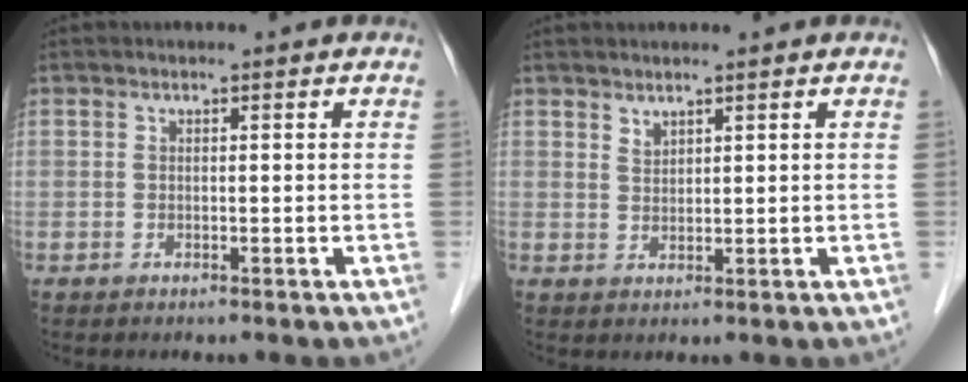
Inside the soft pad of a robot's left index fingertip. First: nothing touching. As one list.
[{"total": 1.2, "force": [1.1, 0.4, 0.4], "torque": [-0.007, -0.001, 0.023]}]